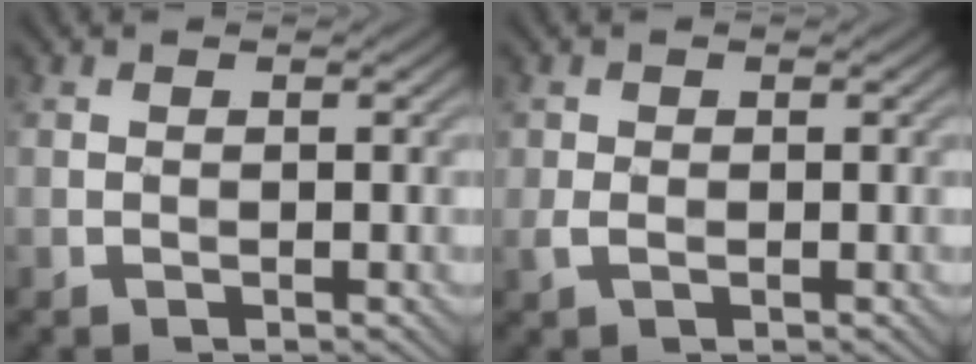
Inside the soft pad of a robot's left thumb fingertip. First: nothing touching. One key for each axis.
{"total": 1.5, "fx": -0.3, "fy": 1.0, "fz": 1.1, "tx": -0.027, "ty": -0.003, "tz": -0.008}